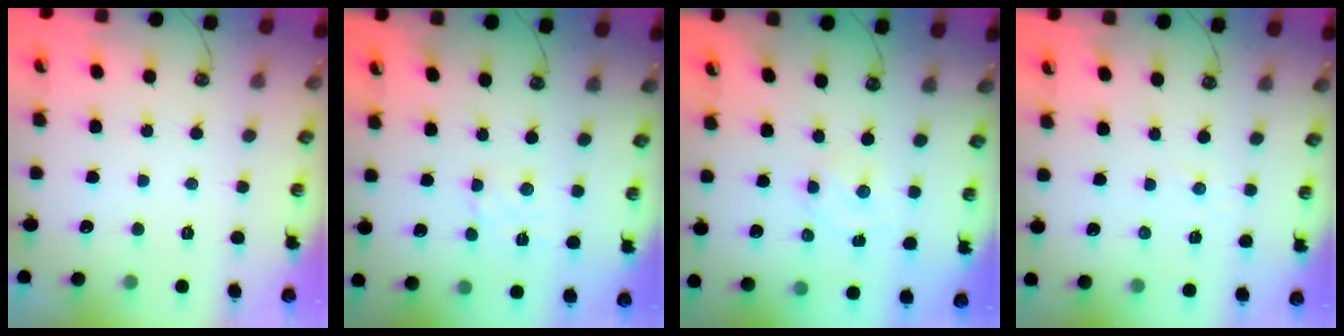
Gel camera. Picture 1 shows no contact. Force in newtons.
{"total": 2.8, "press": 2.7, "slide": 0.6}
{"total": 1.0, "press": 0.9, "slide": 0.2}
{"total": 2.2, "press": 2.1, "slide": 0.3}